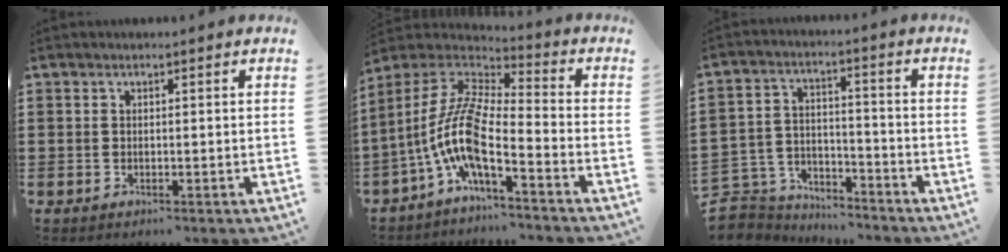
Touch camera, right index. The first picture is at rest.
{"total": 9.2, "force": [-3.9, 2.0, 8.1], "torque": [-0.204, -0.036, -0.094]}
{"total": 5.6, "force": [-5.3, 1.7, 0.1], "torque": [-0.024, 0.007, -0.115]}